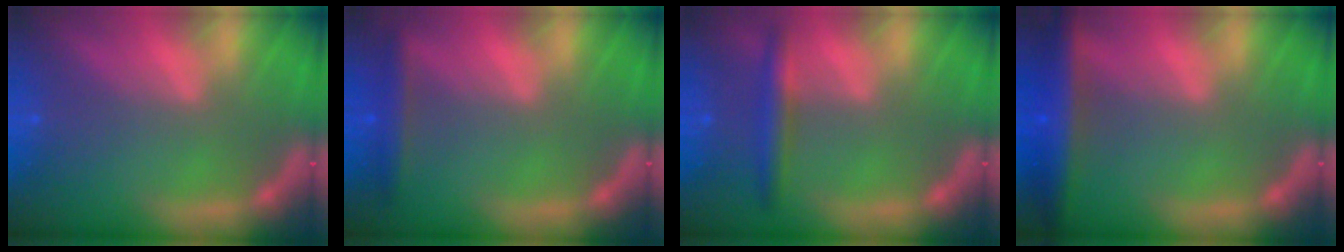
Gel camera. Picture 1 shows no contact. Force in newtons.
{"total": 2.4}
{"total": 3.0}
{"total": 5.9}